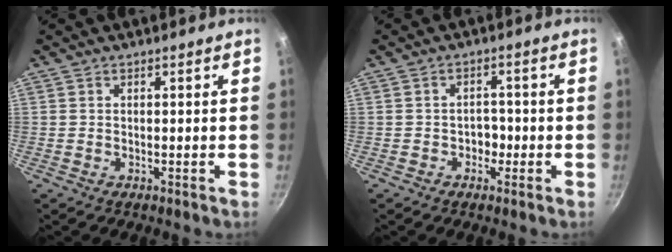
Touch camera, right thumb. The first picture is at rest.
{"total": 2.6, "force": [-1.0, 2.0, 1.3], "torque": [0.002, 0.014, -0.015]}